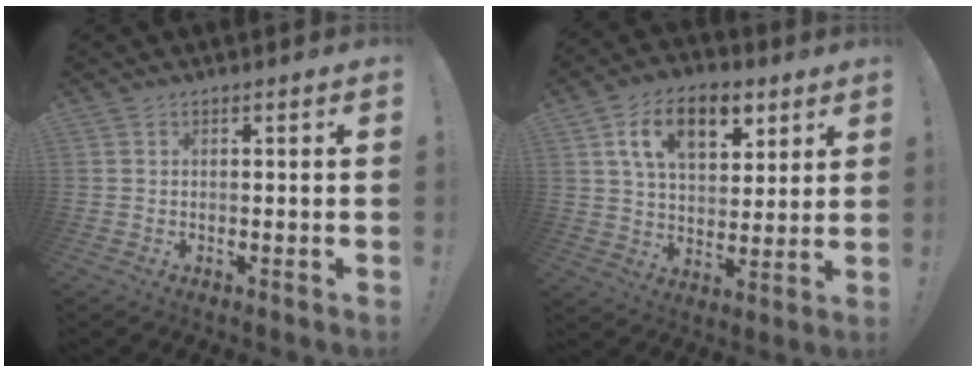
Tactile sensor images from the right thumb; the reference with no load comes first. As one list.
[{"total": 15.8, "force": [7.0, 9.4, 10.6], "torque": [-0.172, -0.011, 0.126]}]